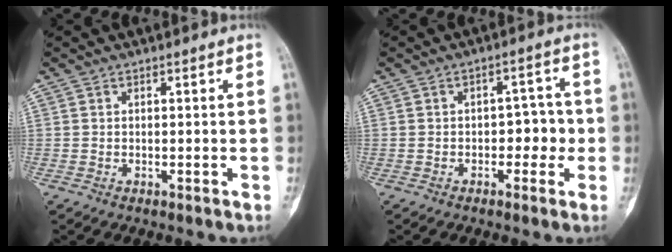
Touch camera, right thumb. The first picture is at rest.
{"total": 4.9, "force": [-1.0, 3.2, 3.5], "torque": [-0.013, 0.020, -0.020]}